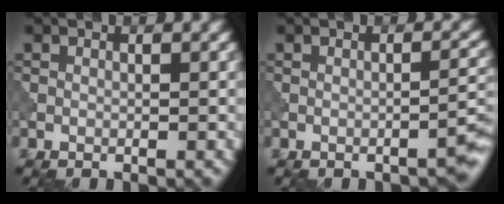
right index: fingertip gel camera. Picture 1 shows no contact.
{"total": 2.0, "force": [-1.4, 0.3, 1.3], "torque": [-0.014, 0.011, -0.025]}